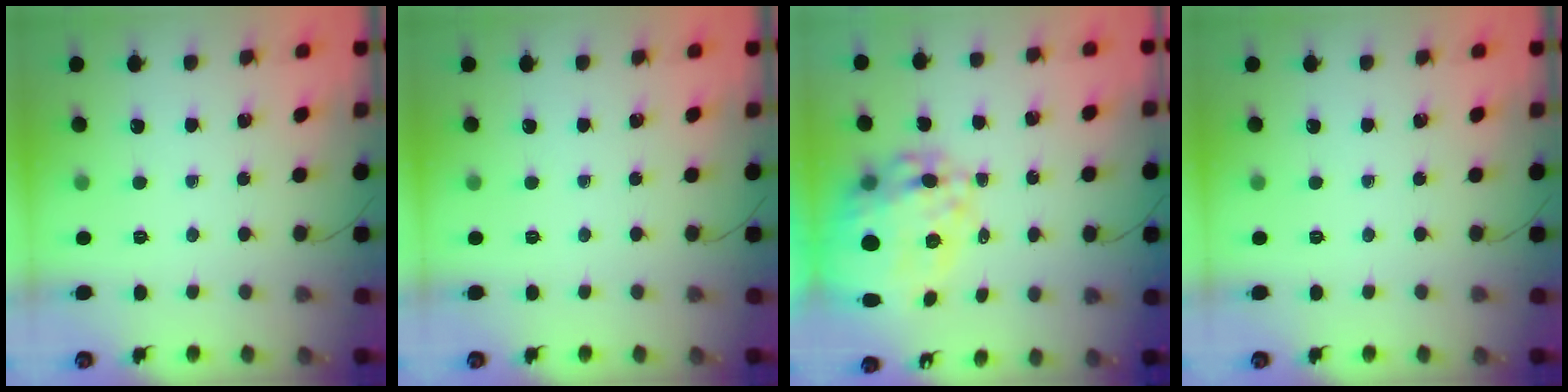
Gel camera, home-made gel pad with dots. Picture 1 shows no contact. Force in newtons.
{"total": 0.0}
{"total": 18.2, "press": 17.0, "slide": 6.3}
{"total": 0.0}